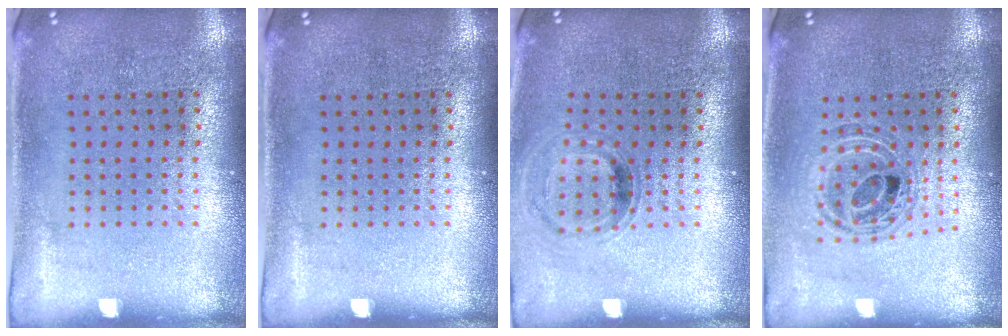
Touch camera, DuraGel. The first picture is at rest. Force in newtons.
{"total": 0.0}
{"total": 0.9, "press": 0.9, "slide": 0.1}
{"total": 0.9, "press": 0.9, "slide": 0.2}